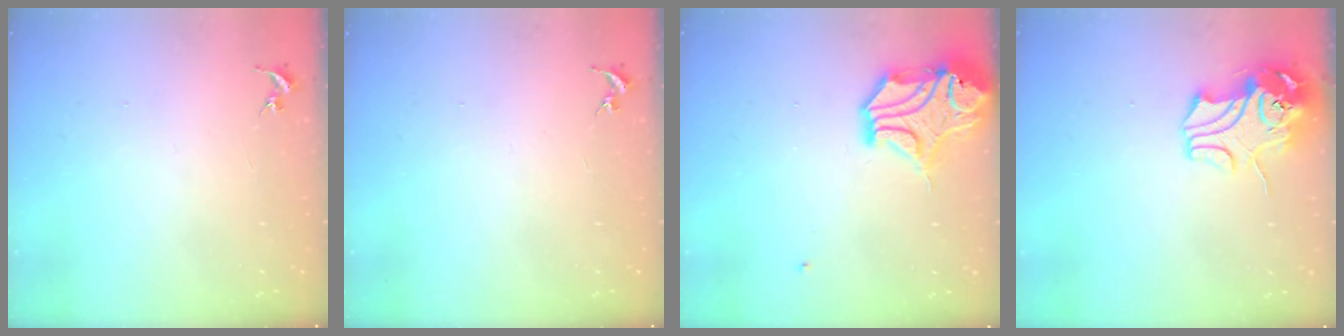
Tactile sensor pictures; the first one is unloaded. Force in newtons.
{"total": 0.0}
{"total": 15.3, "press": 15.2, "slide": 2.2}
{"total": 12.1, "press": 12.0, "slide": 1.7}